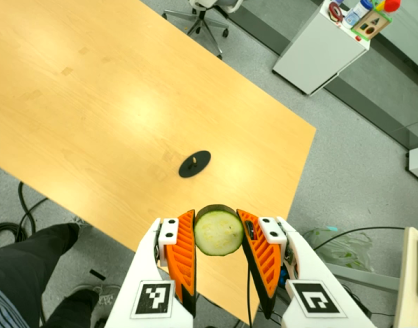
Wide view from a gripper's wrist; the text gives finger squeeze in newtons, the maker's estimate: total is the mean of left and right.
{"total": 9.8, "left": 9.3, "right": 10.3}